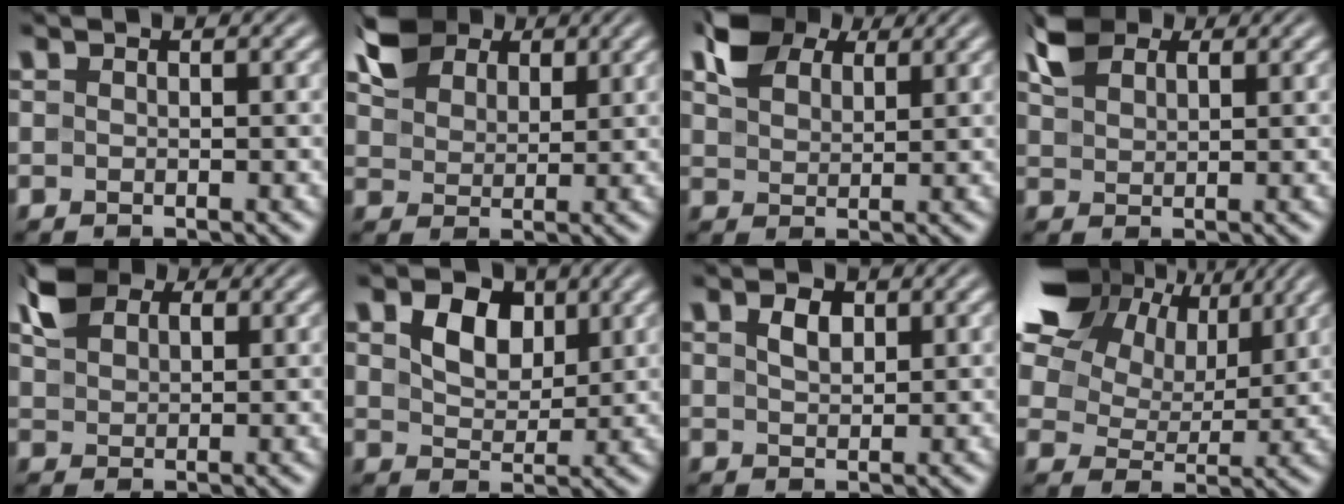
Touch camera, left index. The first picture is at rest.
{"total": 5.0, "force": [3.3, 3.1, 2.0], "torque": [-0.053, 0.010, 0.061]}
{"total": 5.3, "force": [3.6, 3.0, 2.5], "torque": [-0.059, 0.010, 0.066]}
{"total": 3.4, "force": [2.3, 2.0, 1.6], "torque": [-0.040, 0.008, 0.047]}
{"total": 3.9, "force": [2.3, 2.6, 1.9], "torque": [-0.046, 0.007, 0.044]}
{"total": 4.5, "force": [1.9, 3.0, 2.7], "torque": [-0.058, 0.002, 0.028]}
{"total": 2.0, "force": [0.9, 1.2, 1.3], "torque": [-0.028, 0.003, 0.017]}
{"total": 16.8, "force": [8.6, 11.1, 9.2], "torque": [-0.221, 0.038, 0.170]}